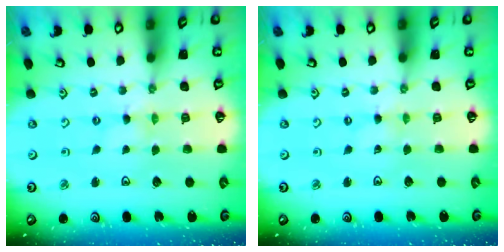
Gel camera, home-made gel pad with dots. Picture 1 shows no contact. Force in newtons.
{"total": 0.0}